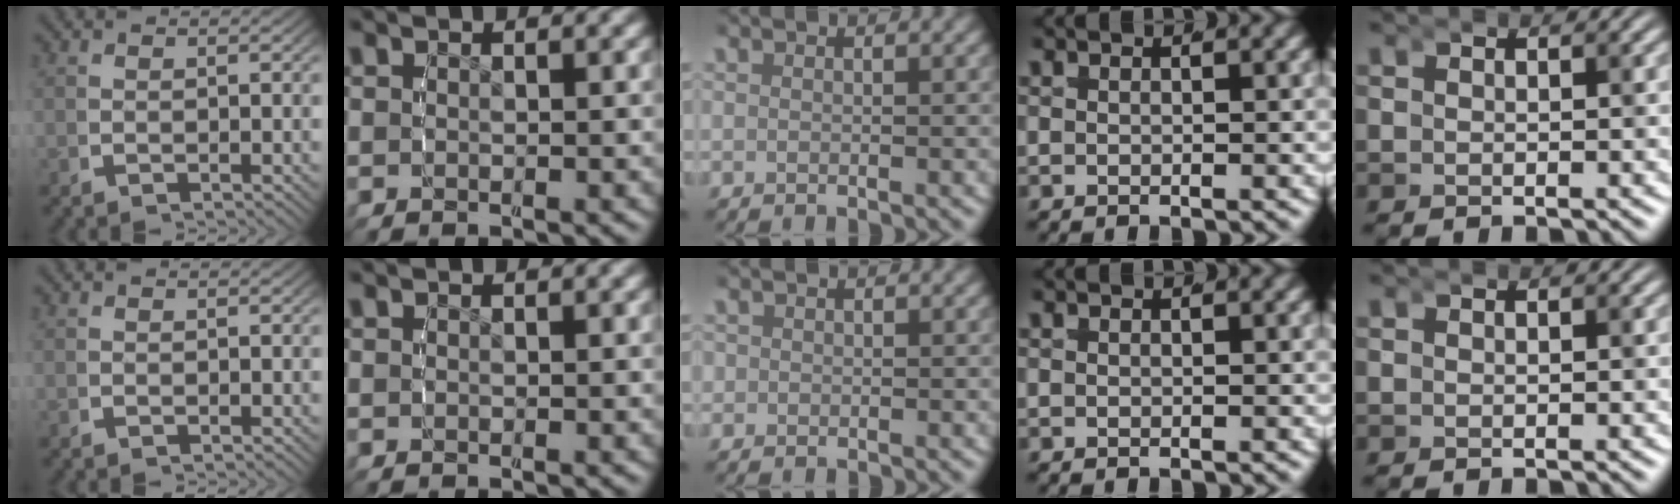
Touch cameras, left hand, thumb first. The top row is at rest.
{"middle": {"total": 0.7, "force": [0.1, 0.7, 0.0], "torque": [0.000, -0.001, -0.003]}}